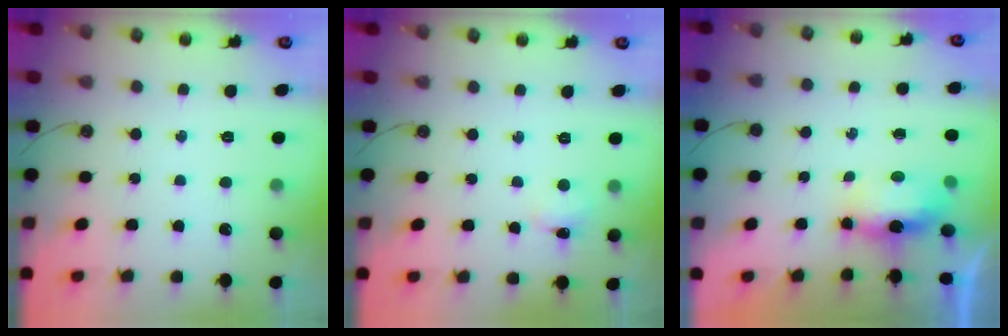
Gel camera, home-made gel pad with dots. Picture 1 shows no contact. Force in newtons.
{"total": 2.4, "press": 2.3, "slide": 0.5}
{"total": 6.5, "press": 6.1, "slide": 2.3}